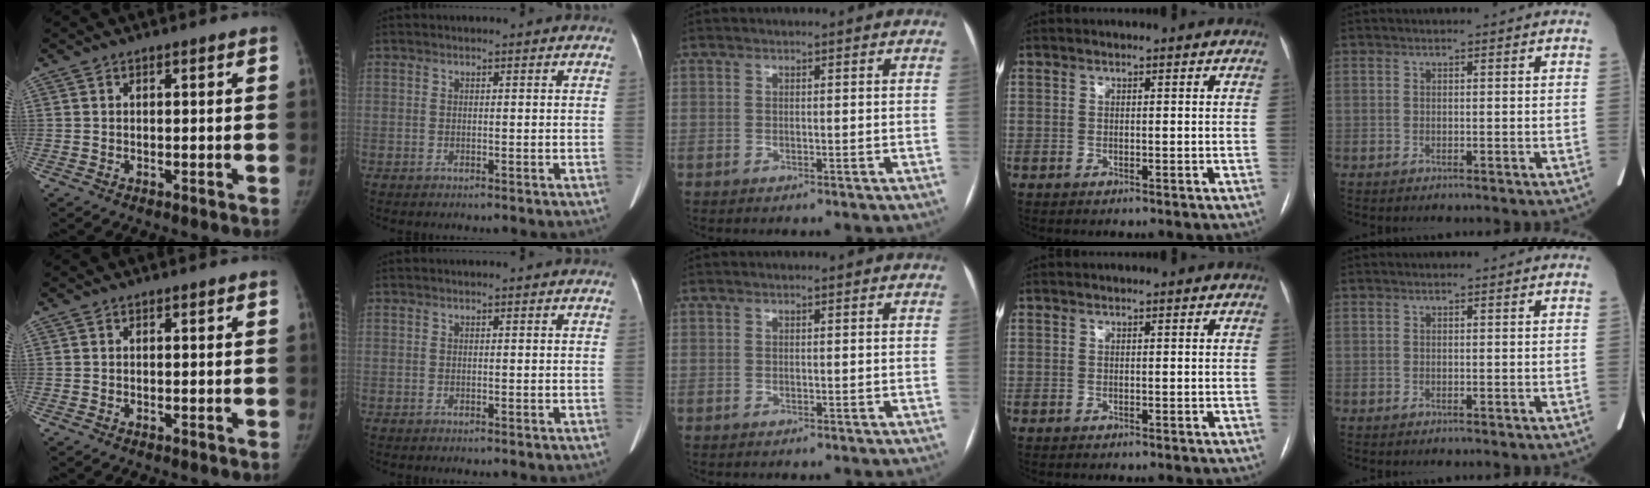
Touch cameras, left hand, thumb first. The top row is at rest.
{}